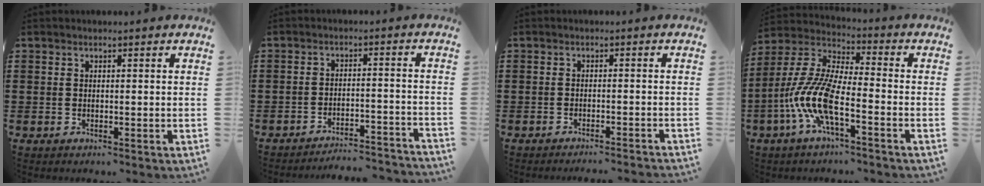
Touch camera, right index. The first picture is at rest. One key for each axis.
{"total": 4.0, "fx": -3.9, "fy": 0.0, "fz": 0.9, "tx": -0.019, "ty": -0.003, "tz": -0.081}
{"total": 0.7, "fx": -0.6, "fy": -0.2, "fz": 0.2, "tx": -0.005, "ty": -0.002, "tz": -0.012}
{"total": 10.5, "fx": -4.6, "fy": 2.5, "fz": 9.1, "tx": -0.227, "ty": -0.016, "tz": -0.095}